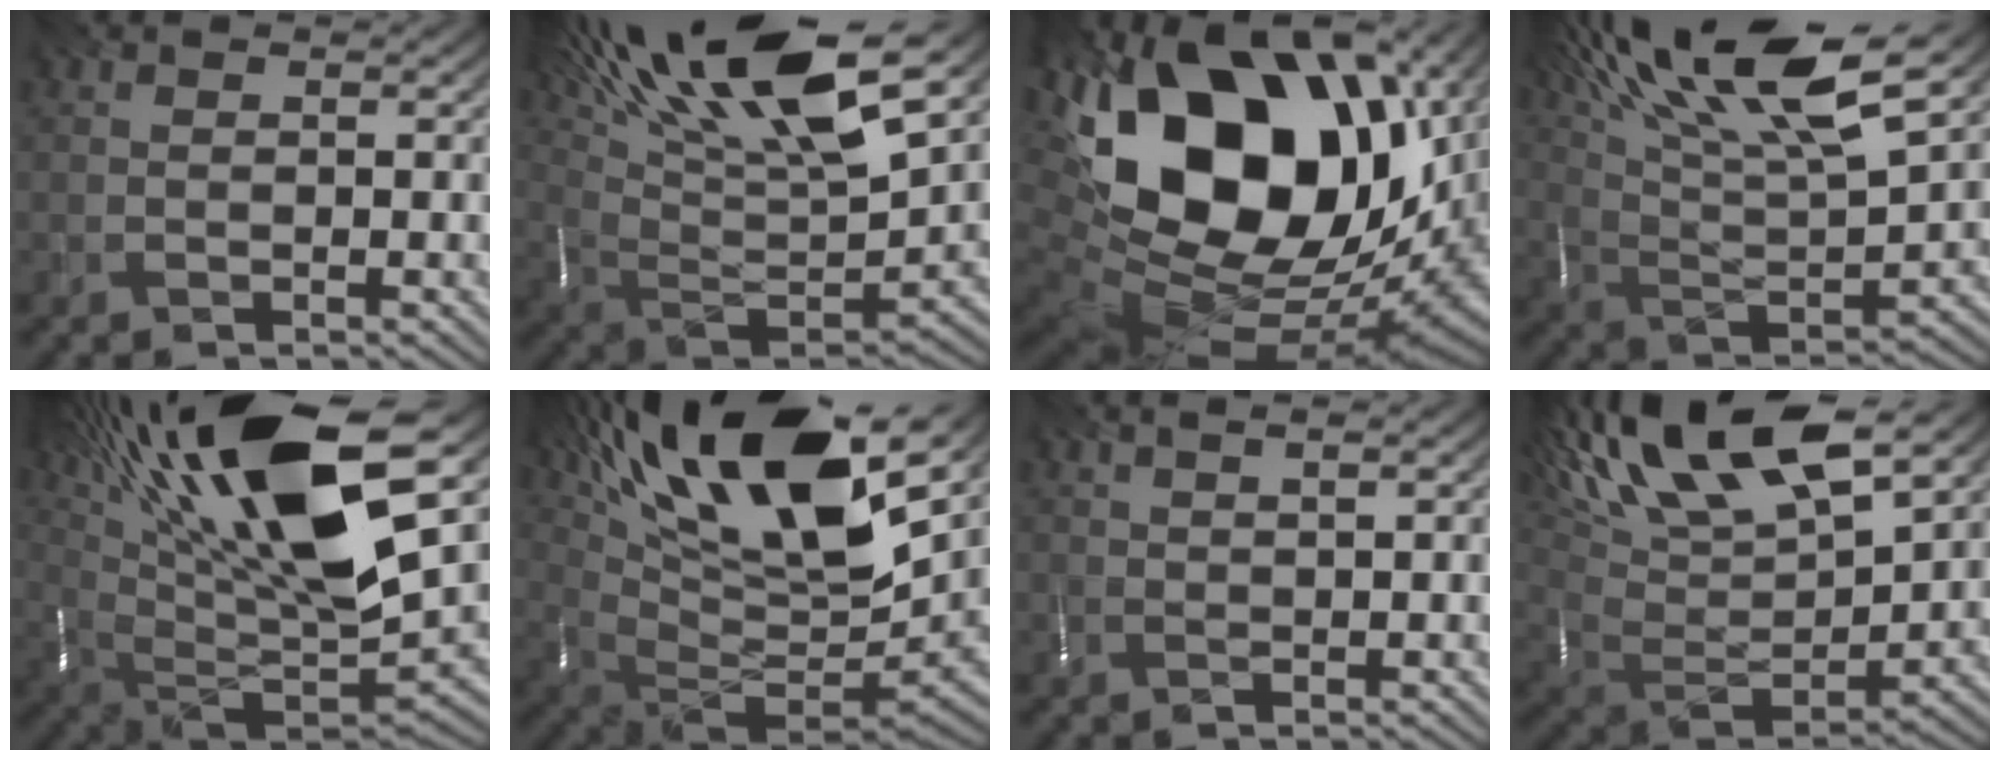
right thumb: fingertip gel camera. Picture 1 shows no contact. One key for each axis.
{"total": 17.4, "fx": 8.7, "fy": 5.7, "fz": 14.0, "tx": -0.293, "ty": 0.024, "tz": 0.149}
{"total": 22.1, "fx": 3.8, "fy": 14.9, "fz": 15.9, "tx": -0.332, "ty": -0.035, "tz": 0.106}
{"total": 16.8, "fx": 9.7, "fy": 5.1, "fz": 12.7, "tx": -0.264, "ty": 0.018, "tz": 0.163}
{"total": 19.8, "fx": 8.5, "fy": 7.1, "fz": 16.4, "tx": -0.309, "ty": 0.040, "tz": 0.138}
{"total": 19.2, "fx": 9.5, "fy": 7.5, "fz": 14.9, "tx": -0.277, "ty": 0.030, "tz": 0.160}
{"total": 1.6, "fx": 1.1, "fy": 0.0, "fz": 1.2, "tx": -0.021, "ty": 0.001, "tz": 0.025}
{"total": 18.0, "fx": 9.2, "fy": 7.1, "fz": 13.8, "tx": -0.291, "ty": 0.037, "tz": 0.142}